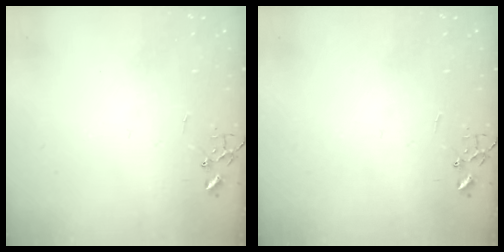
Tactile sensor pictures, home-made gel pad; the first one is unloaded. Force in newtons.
{"total": 0.0}